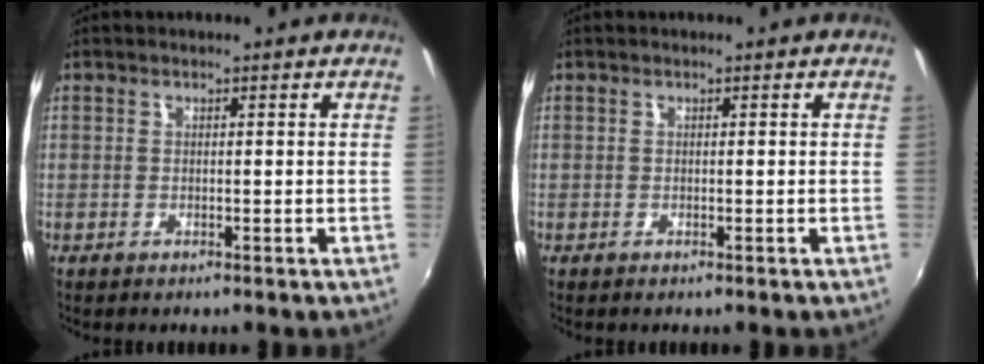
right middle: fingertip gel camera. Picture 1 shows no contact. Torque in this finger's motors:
{"motor_torque": [-0.18, -0.01, -0.02, 0.01]}